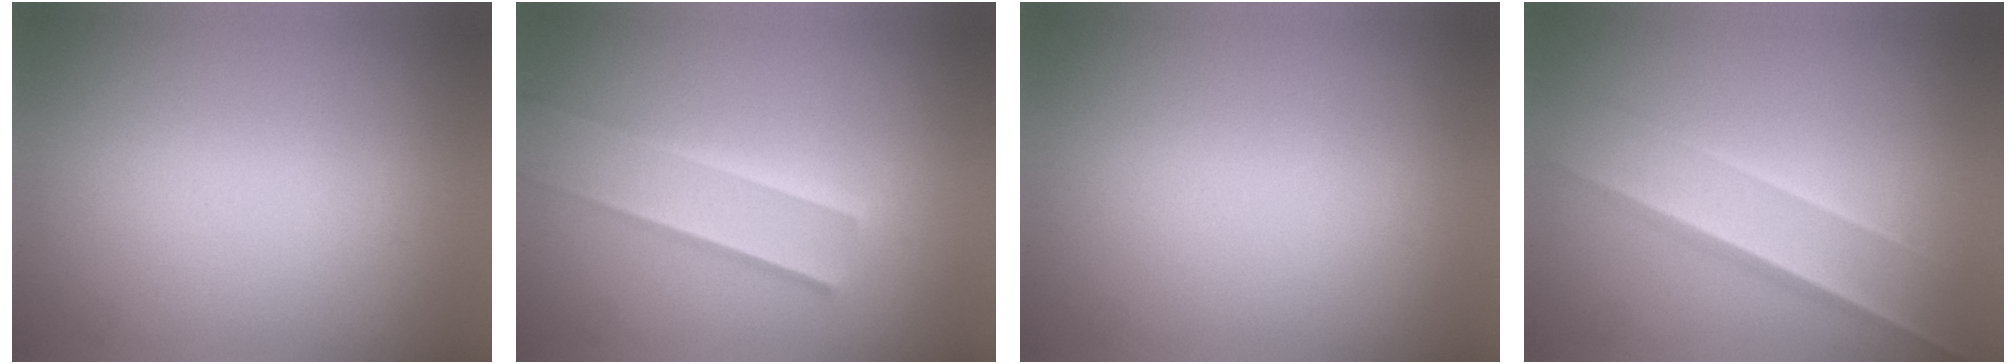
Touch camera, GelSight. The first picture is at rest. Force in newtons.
{"total": 1.7}
{"total": 0.0}
{"total": 1.5}